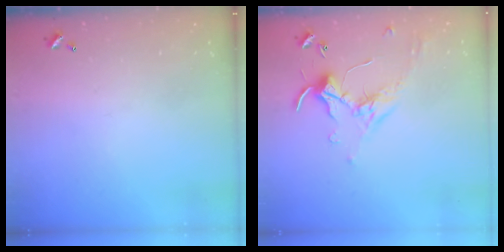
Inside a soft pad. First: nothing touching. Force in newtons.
{"total": 0.0}